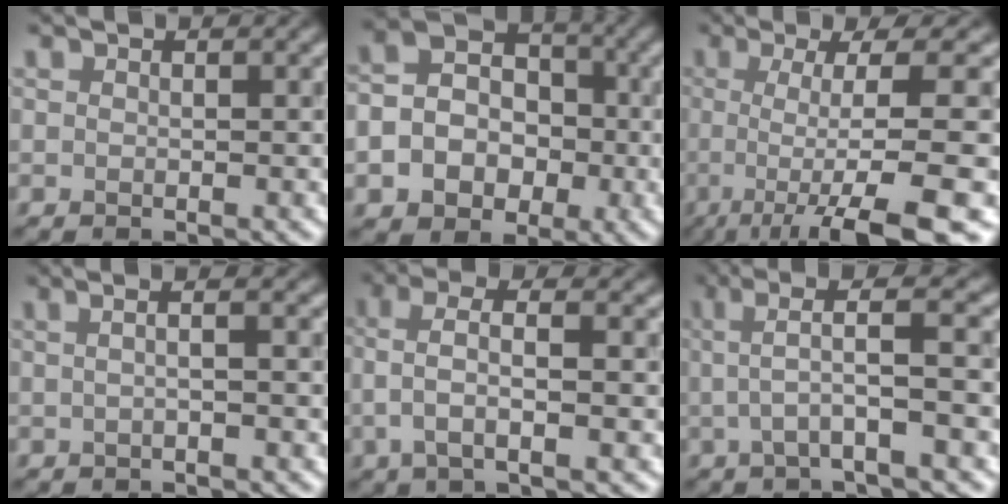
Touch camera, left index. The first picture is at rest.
{"total": 6.5, "force": [-1.6, 5.3, 3.3], "torque": [-0.058, 0.004, -0.018]}
{"total": 10.9, "force": [-2.9, 2.4, 10.3], "torque": [-0.117, 0.012, -0.037]}
{"total": 3.2, "force": [0.7, 1.5, 2.8], "torque": [-0.015, 0.020, -0.017]}
{"total": 2.8, "force": [-0.1, 0.7, 2.8], "torque": [-0.068, 0.022, 0.007]}
{"total": 4.2, "force": [0.8, 0.1, 4.1], "torque": [-0.076, 0.022, 0.024]}